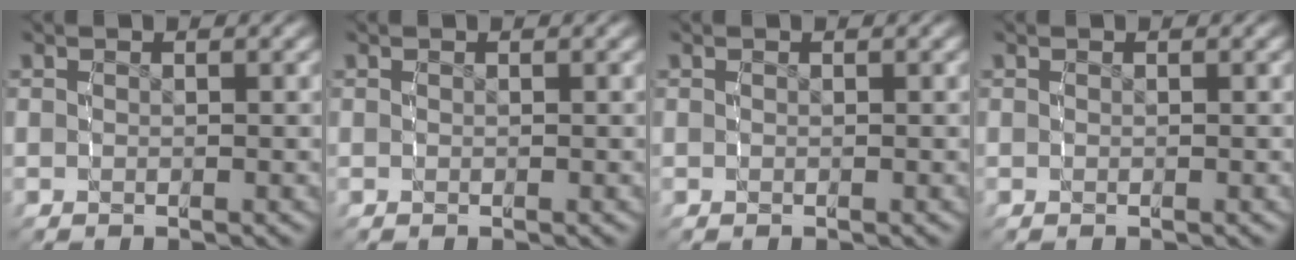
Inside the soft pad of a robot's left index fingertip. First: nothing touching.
{"total": 0.0}
{"total": 0.0}
{"total": 0.0}